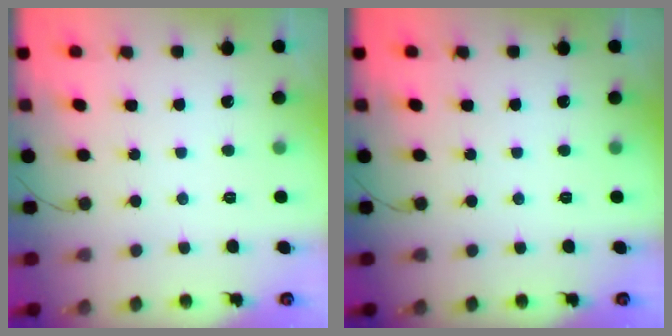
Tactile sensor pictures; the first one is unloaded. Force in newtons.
{"total": 0.0}